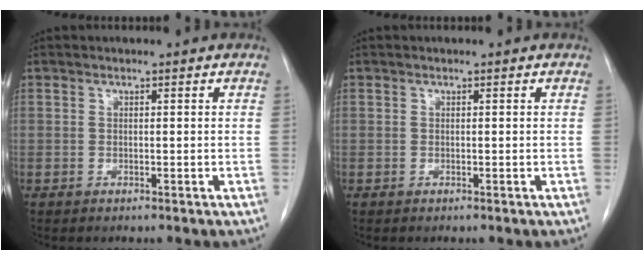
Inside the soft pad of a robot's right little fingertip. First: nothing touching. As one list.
[{"total": 0.0}]